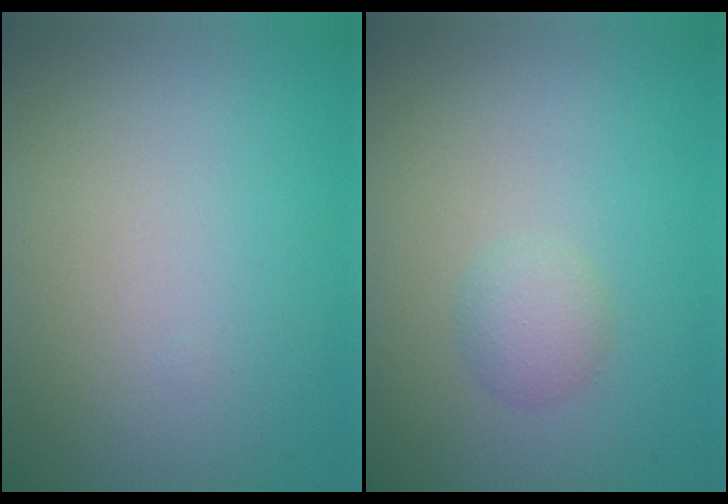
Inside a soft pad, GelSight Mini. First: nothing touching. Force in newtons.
{"total": 1.8, "press": 1.8, "slide": 0.1}